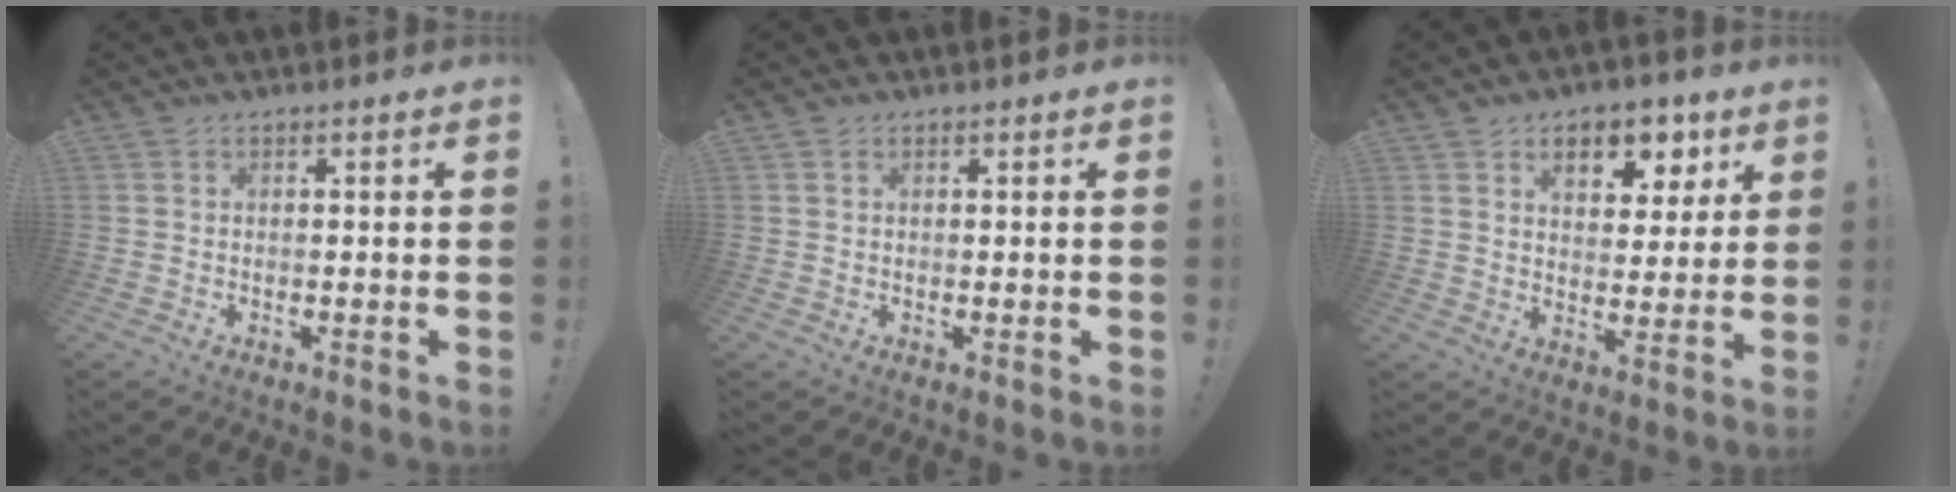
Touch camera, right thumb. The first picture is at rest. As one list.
[{"total": 0.7, "force": [0.4, 0.5, 0.1], "torque": [-0.002, -0.001, 0.009]}, {"total": 10.0, "force": [5.5, 6.0, 5.9], "torque": [-0.081, -0.027, 0.096]}]